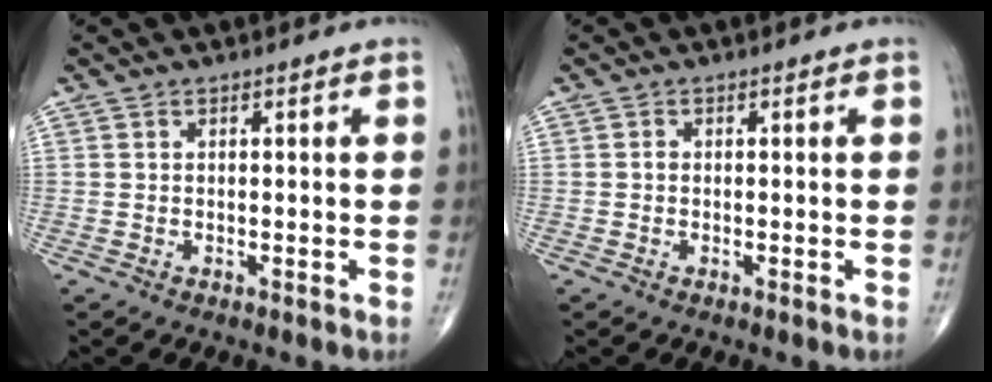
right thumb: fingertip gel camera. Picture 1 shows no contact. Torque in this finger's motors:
{"motor_torque": [0.13, 0.05, 0.04, -0.04, -0.02]}